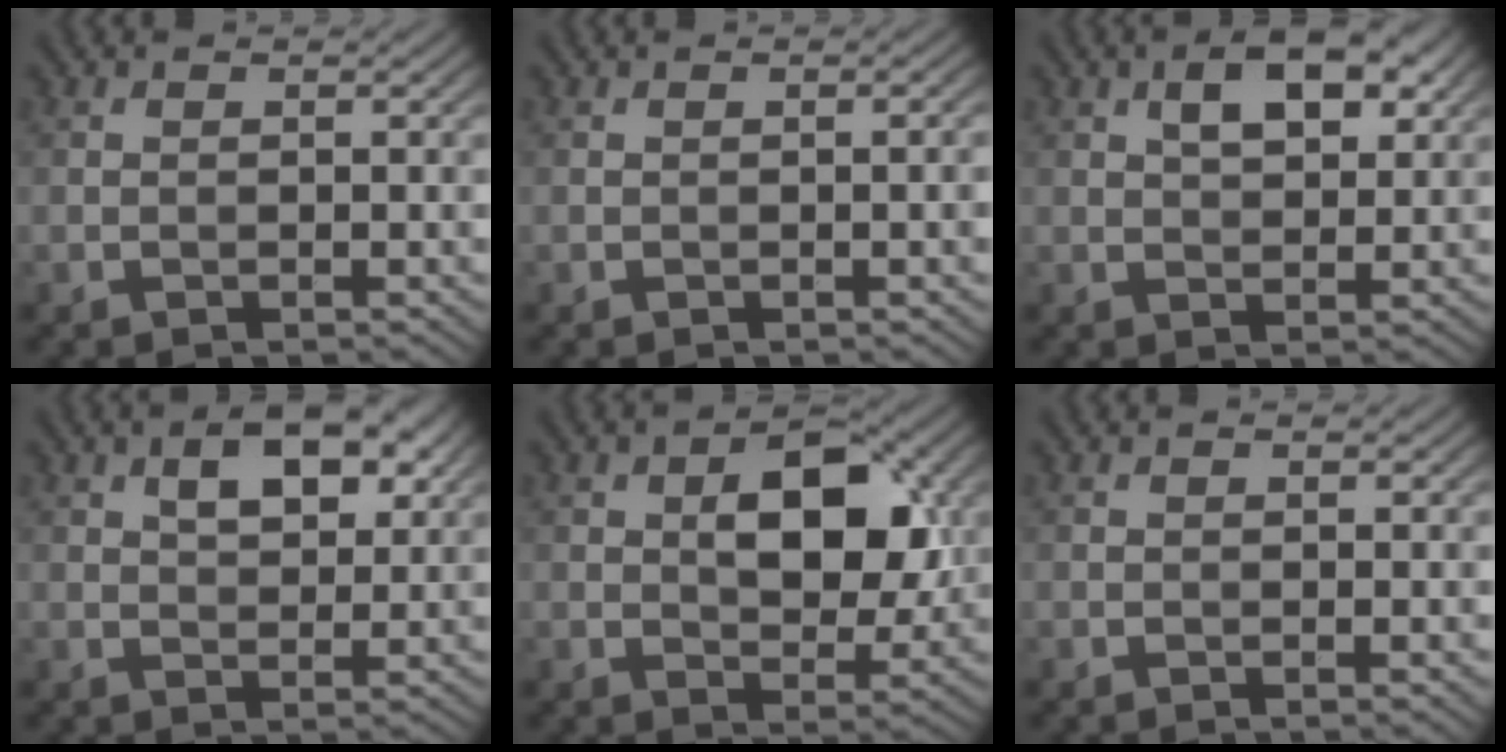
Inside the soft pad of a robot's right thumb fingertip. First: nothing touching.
{"total": 1.5, "force": [-0.1, 0.2, 1.5], "torque": [-0.021, 0.002, -0.002]}
{"total": 5.9, "force": [2.4, 2.9, 4.6], "torque": [-0.073, 0.003, 0.036]}
{"total": 6.5, "force": [2.7, 3.3, 4.9], "torque": [-0.076, 0.002, 0.041]}
{"total": 9.0, "force": [1.6, 5.1, 7.2], "torque": [-0.105, 0.005, 0.022]}
{"total": 0.5, "force": [0.0, 0.0, 0.5], "torque": [-0.009, -0.002, -0.001]}